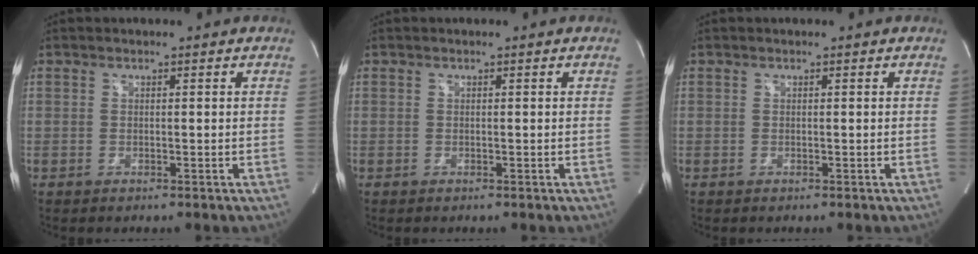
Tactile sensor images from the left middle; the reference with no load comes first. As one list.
[{"total": 0.0}, {"total": 0.0}]